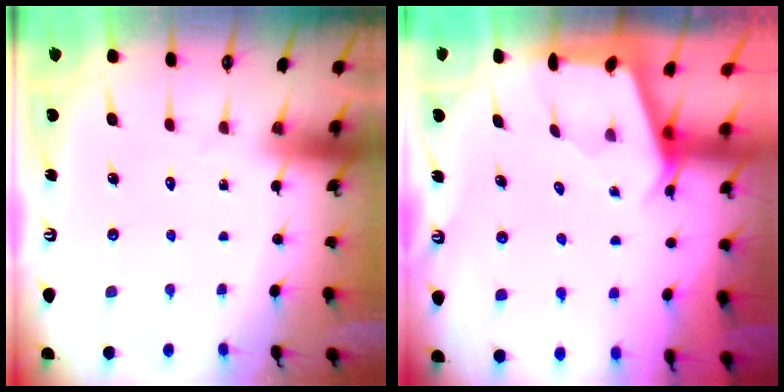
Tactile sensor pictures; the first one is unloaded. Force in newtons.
{"total": 2.6, "press": 2.5, "slide": 0.3}